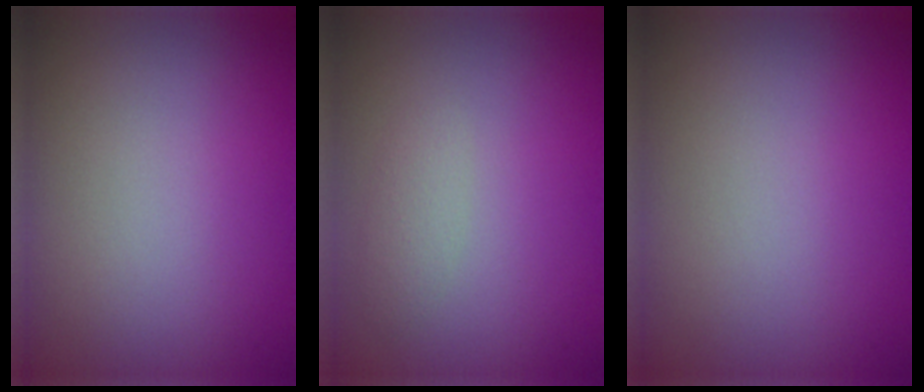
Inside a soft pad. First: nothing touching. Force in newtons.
{"total": 1.2, "press": 1.2, "slide": 0.0}
{"total": 0.0}